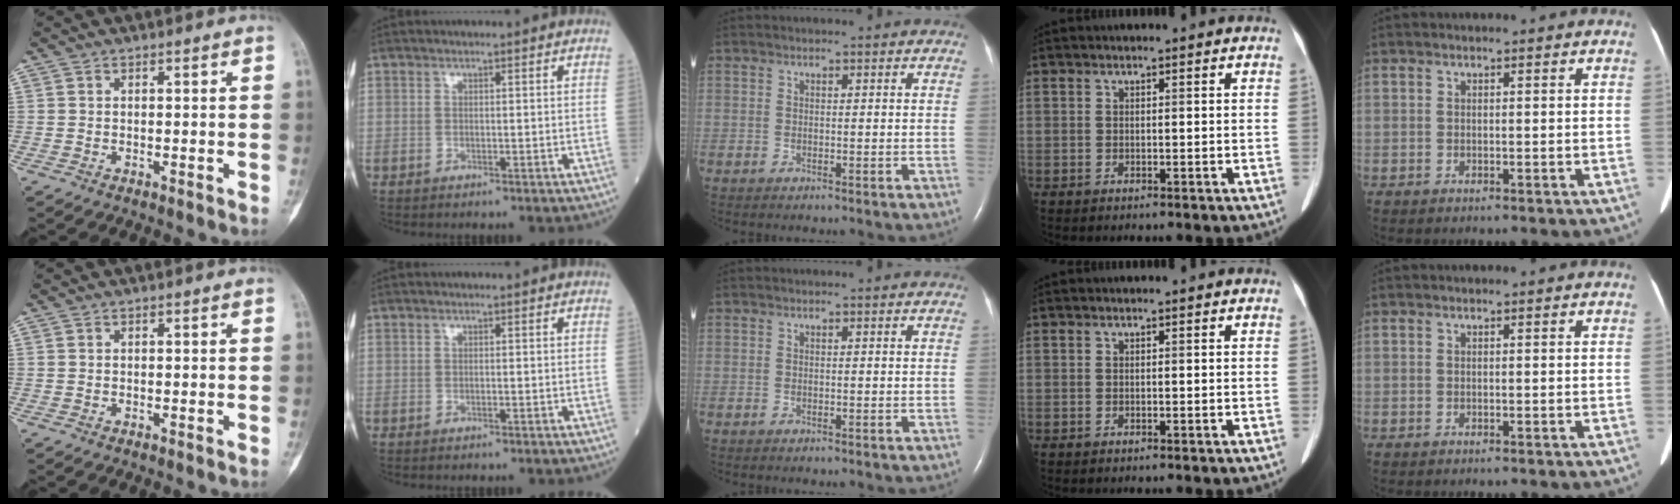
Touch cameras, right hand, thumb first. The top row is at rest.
{}